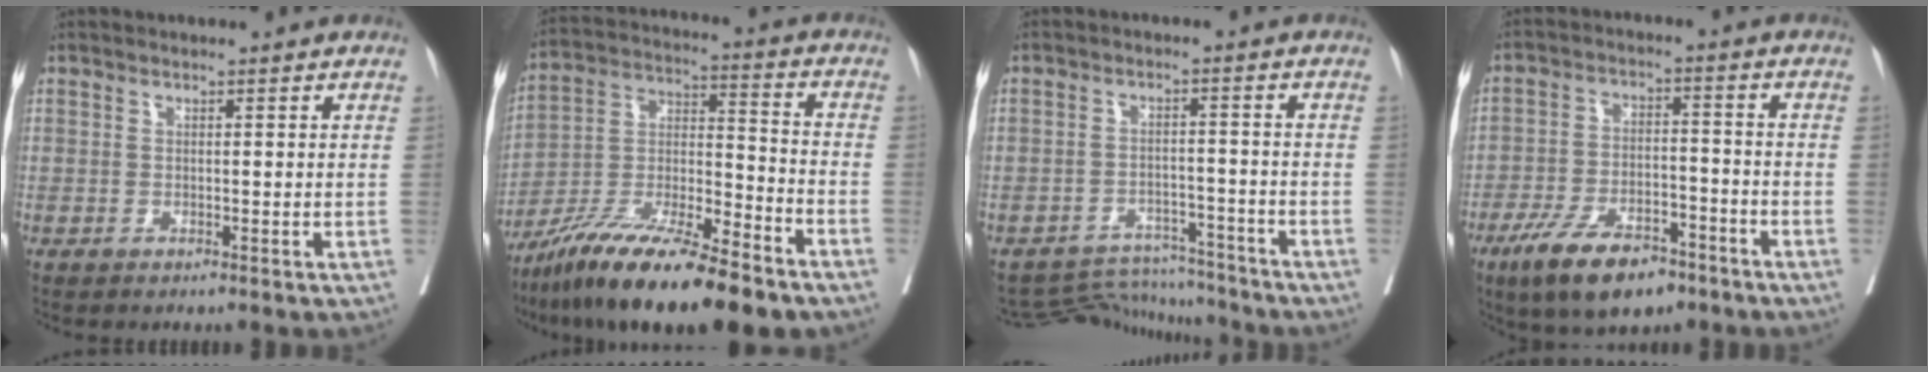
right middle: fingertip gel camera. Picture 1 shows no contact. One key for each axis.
{"total": 19.8, "fx": -14.6, "fy": 2.4, "fz": 13.2, "tx": -0.233, "ty": -0.028, "tz": -0.262}
{"total": 8.6, "fx": -8.4, "fy": 1.2, "fz": -1.1, "tx": 0.017, "ty": 0.016, "tz": -0.125}
{"total": 11.8, "fx": -8.0, "fy": 4.4, "fz": 7.4, "tx": -0.131, "ty": -0.007, "tz": -0.138}